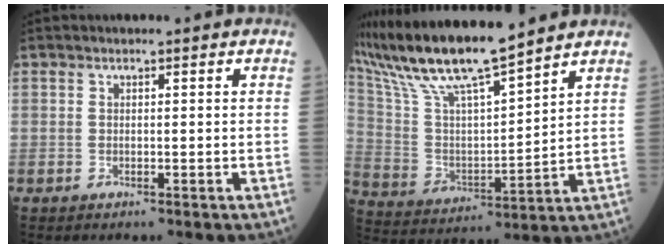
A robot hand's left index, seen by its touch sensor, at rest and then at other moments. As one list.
[{"total": 15.7, "force": [13.7, 0.3, 7.7], "torque": [-0.162, 0.010, 0.265]}]